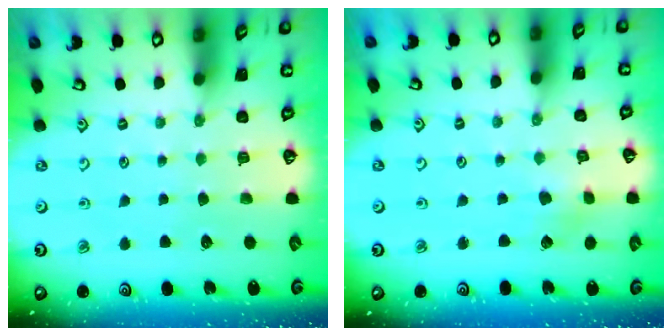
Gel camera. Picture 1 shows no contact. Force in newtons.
{"total": 2.5, "press": 2.5, "slide": 0.3}